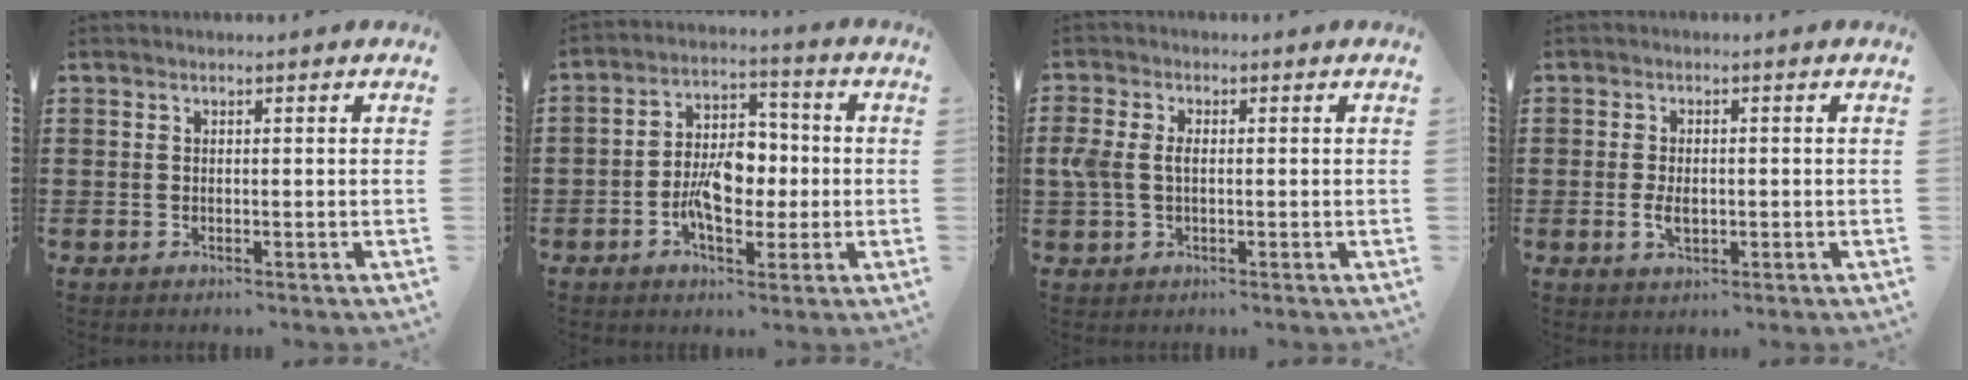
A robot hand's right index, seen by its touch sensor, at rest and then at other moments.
{"total": 7.6, "force": [-1.6, 4.8, 5.7], "torque": [-0.100, 0.004, -0.036]}
{"total": 3.5, "force": [0.1, 2.3, 2.6], "torque": [-0.077, 0.000, -0.007]}
{"total": 2.9, "force": [-0.4, 1.6, 2.3], "torque": [-0.045, 0.000, -0.006]}